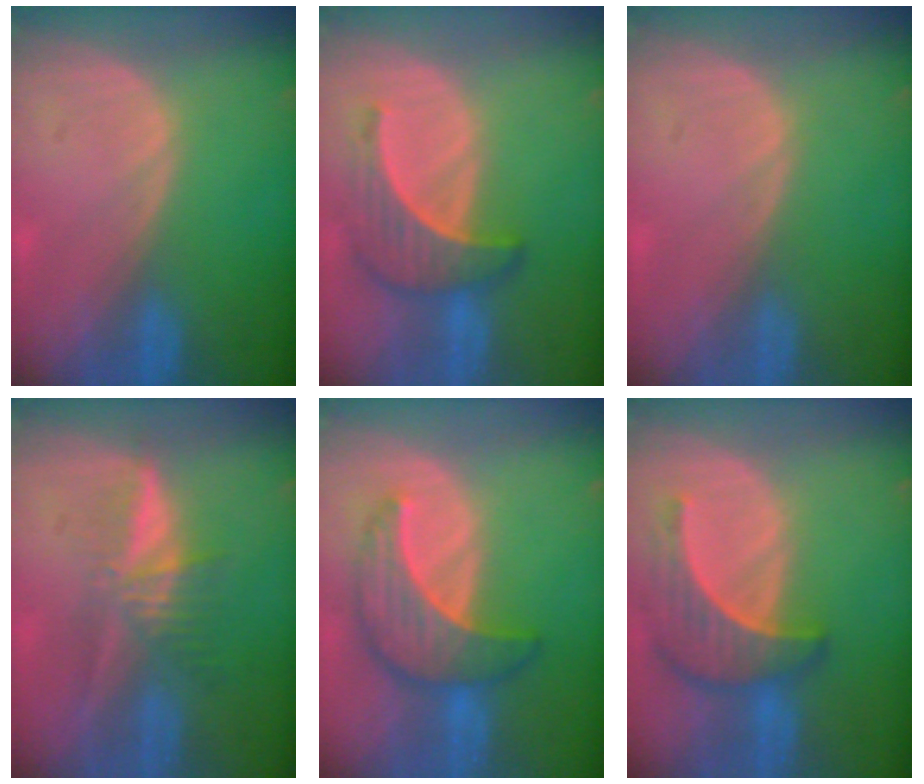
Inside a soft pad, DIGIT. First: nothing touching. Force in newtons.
{"total": 6.4, "press": 6.4, "slide": 0.3}
{"total": 0.0}
{"total": 5.8, "press": 5.5, "slide": 2.0}
{"total": 7.9, "press": 7.9, "slide": 0.4}
{"total": 7.1, "press": 7.0, "slide": 1.1}